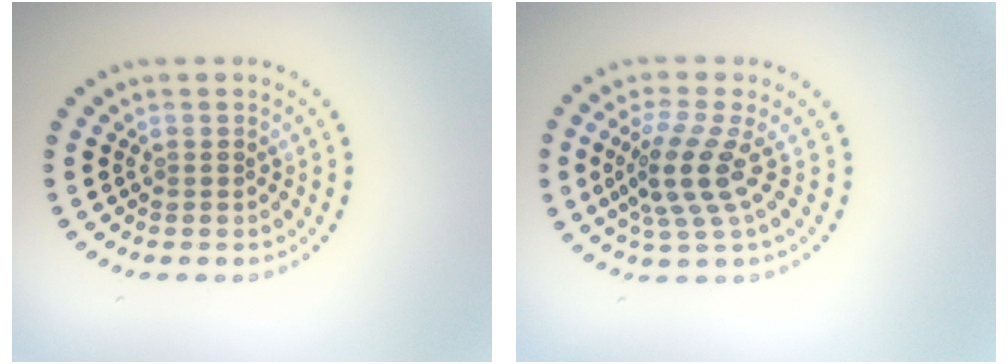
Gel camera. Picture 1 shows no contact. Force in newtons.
{"total": 4.1, "press": 3.0, "slide": 2.8}